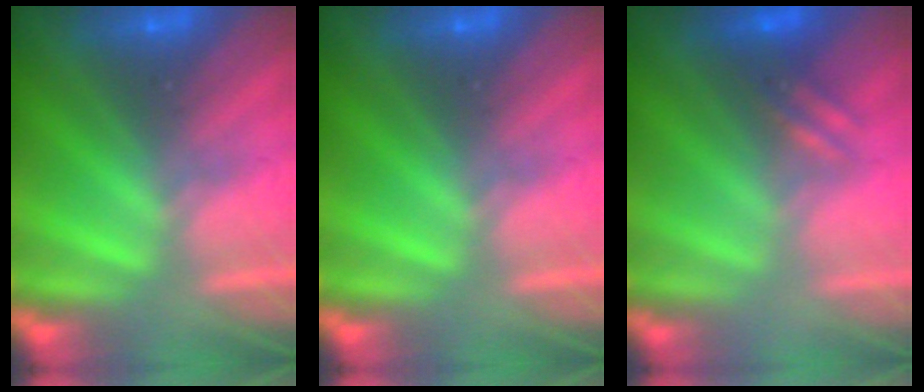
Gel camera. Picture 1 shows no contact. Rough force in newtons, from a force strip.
{"total": 0.0}
{"total": 2.5}